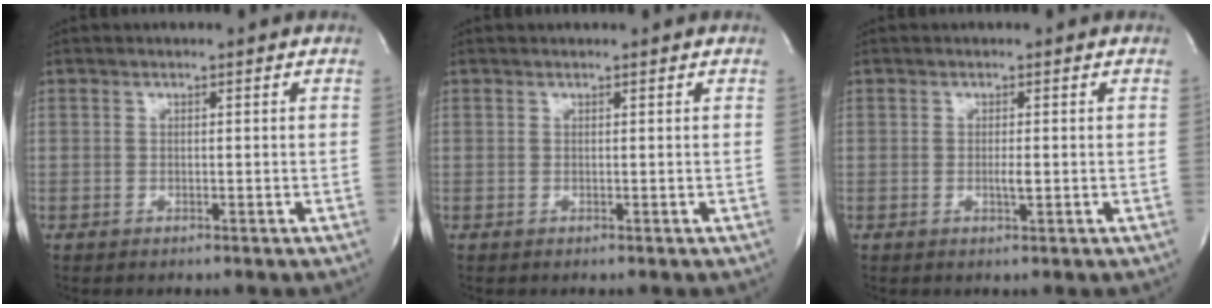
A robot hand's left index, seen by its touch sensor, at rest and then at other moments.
{"total": 0.7, "force": [0.6, 0.0, 0.2], "torque": [-0.005, 0.008, 0.012]}
{"total": 1.2, "force": [-0.4, 0.2, 1.2], "torque": [-0.023, -0.007, -0.006]}